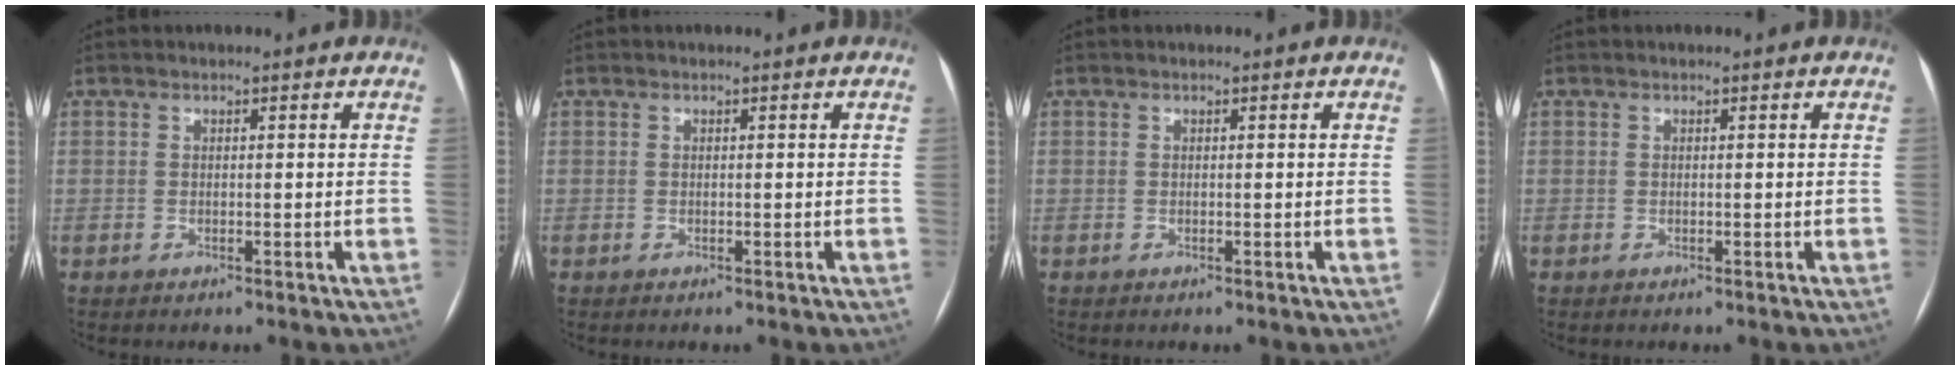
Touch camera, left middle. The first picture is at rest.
{"total": 0.0}
{"total": 0.0}
{"total": 0.0}